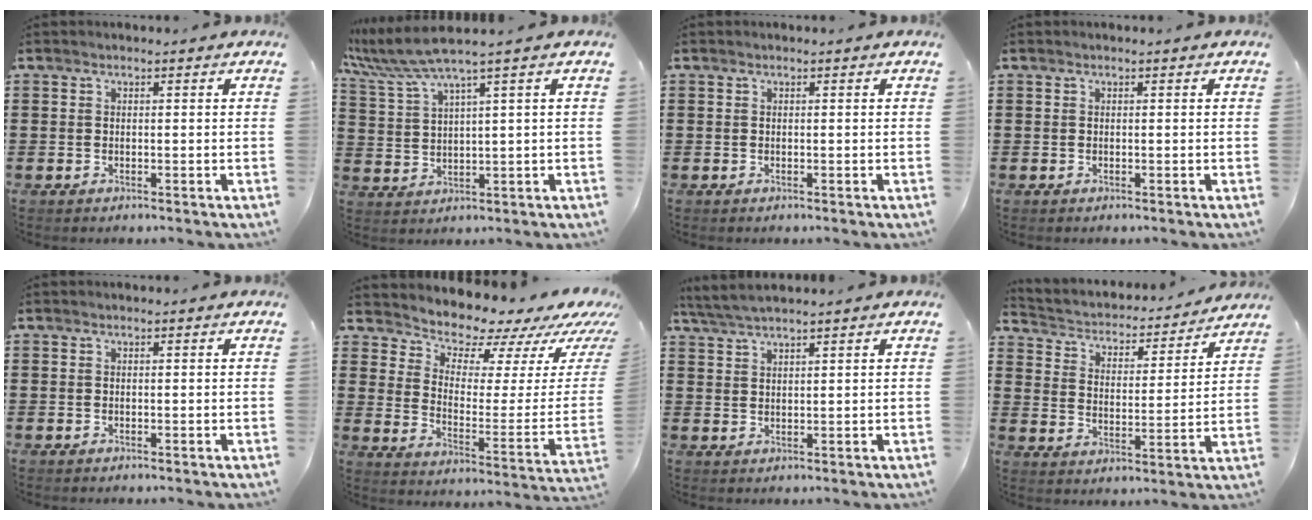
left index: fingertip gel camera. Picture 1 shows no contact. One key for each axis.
{"total": 5.5, "fx": 3.9, "fy": -0.2, "fz": 3.8, "tx": -0.097, "ty": -0.017, "tz": 0.063}
{"total": 0.0}
{"total": 0.0}
{"total": 0.0}
{"total": 7.3, "fx": 7.0, "fy": 2.0, "fz": 0.5, "tx": -0.030, "ty": -0.074, "tz": 0.116}
{"total": 3.3, "fx": 2.9, "fy": 0.0, "fz": 1.5, "tx": -0.036, "ty": 0.000, "tz": 0.056}
{"total": 2.7, "fx": 2.6, "fy": 0.7, "fz": 0.3, "tx": -0.026, "ty": -0.029, "tz": 0.033}